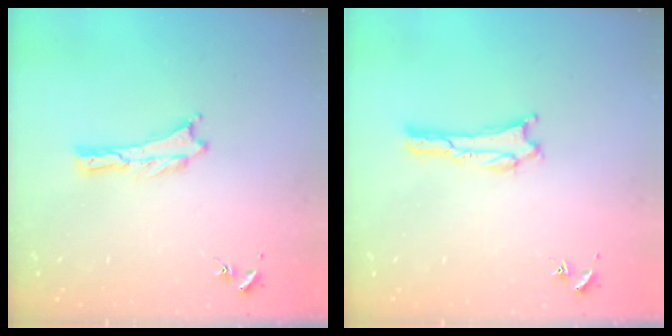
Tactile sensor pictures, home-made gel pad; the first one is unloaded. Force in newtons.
{"total": 1.3, "press": 1.3, "slide": 0.4}